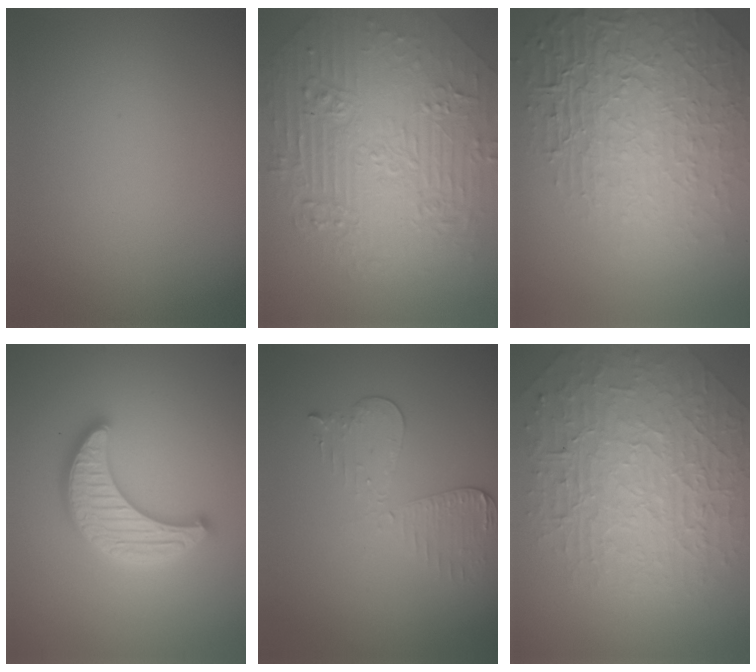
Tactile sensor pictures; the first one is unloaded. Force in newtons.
{"total": 10.6, "press": 7.1, "slide": 7.8}
{"total": 8.9, "press": 6.0, "slide": 6.6}
{"total": 5.2, "press": 5.1, "slide": 0.8}
{"total": 2.9, "press": 2.7, "slide": 1.2}
{"total": 9.9, "press": 6.5, "slide": 7.5}